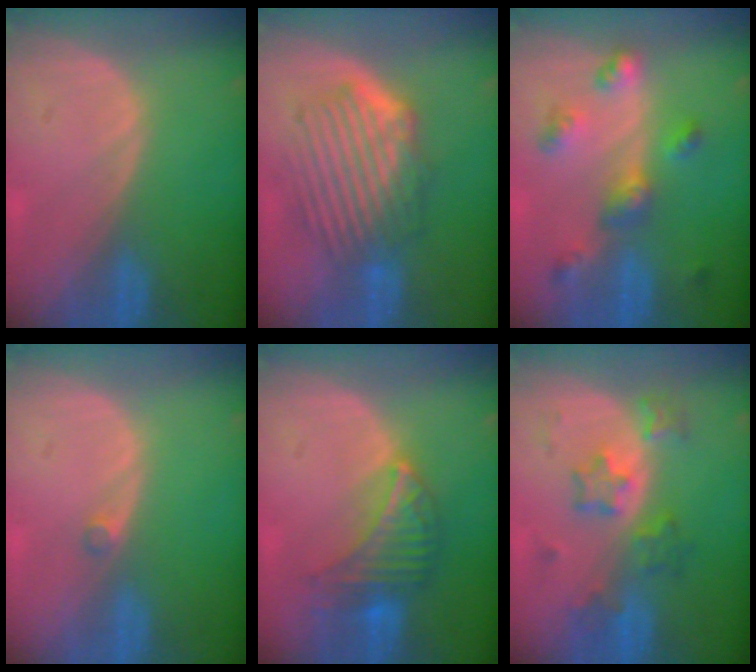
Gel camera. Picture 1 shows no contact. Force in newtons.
{"total": 9.6, "press": 8.5, "slide": 4.5}
{"total": 6.6, "press": 5.8, "slide": 3.2}
{"total": 1.0, "press": 0.9, "slide": 0.5}
{"total": 6.7, "press": 6.5, "slide": 1.5}
{"total": 6.1, "press": 5.9, "slide": 1.2}